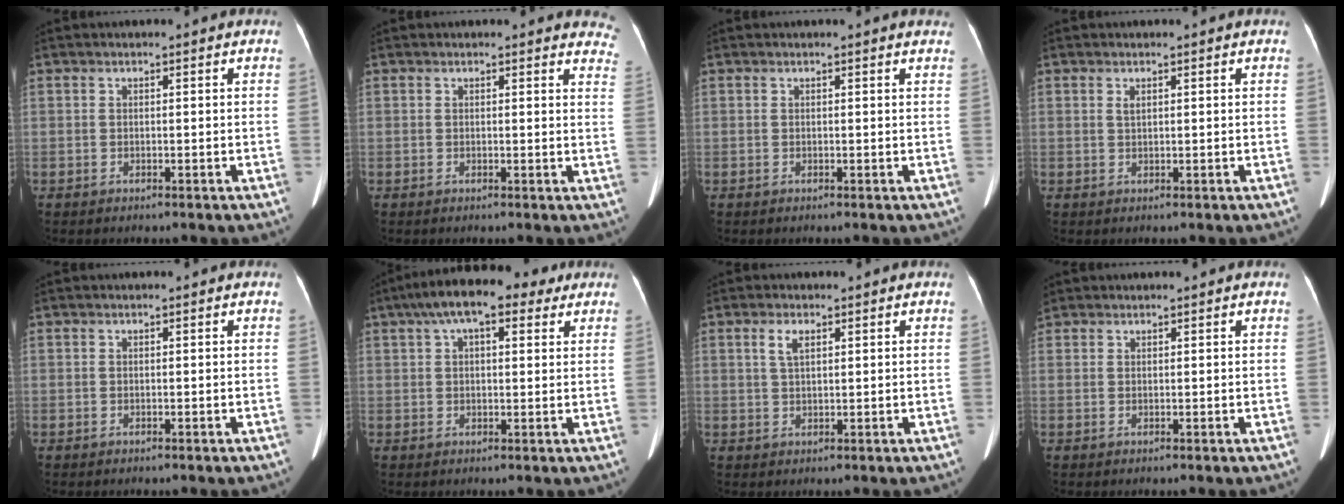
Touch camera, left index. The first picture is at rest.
{"total": 7.4, "force": [7.0, 2.0, 1.1], "torque": [0.028, -0.022, 0.036]}
{"total": 2.2, "force": [2.1, 0.2, 0.5], "torque": [-0.010, -0.002, 0.007]}
{"total": 0.8, "force": [0.4, 0.2, 0.6], "torque": [-0.015, 0.004, 0.009]}
{"total": 0.0}
{"total": 11.7, "force": [7.1, 4.4, 8.2], "torque": [-0.137, 0.053, 0.110]}
{"total": 2.5, "force": [1.3, 0.8, 2.0], "torque": [-0.045, 0.006, 0.028]}
{"total": 1.2, "force": [1.0, 0.6, 0.1], "torque": [-0.010, 0.009, 0.021]}